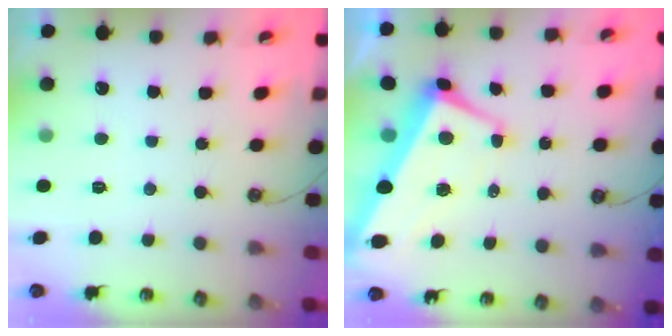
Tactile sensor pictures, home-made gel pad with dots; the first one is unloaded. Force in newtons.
{"total": 1.8, "press": 1.1, "slide": 1.3}